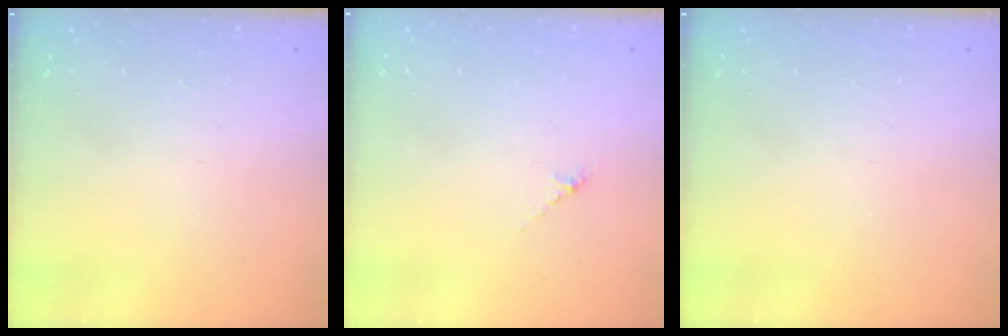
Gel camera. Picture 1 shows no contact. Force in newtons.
{"total": 2.7, "press": 2.7, "slide": 0.7}
{"total": 0.0}